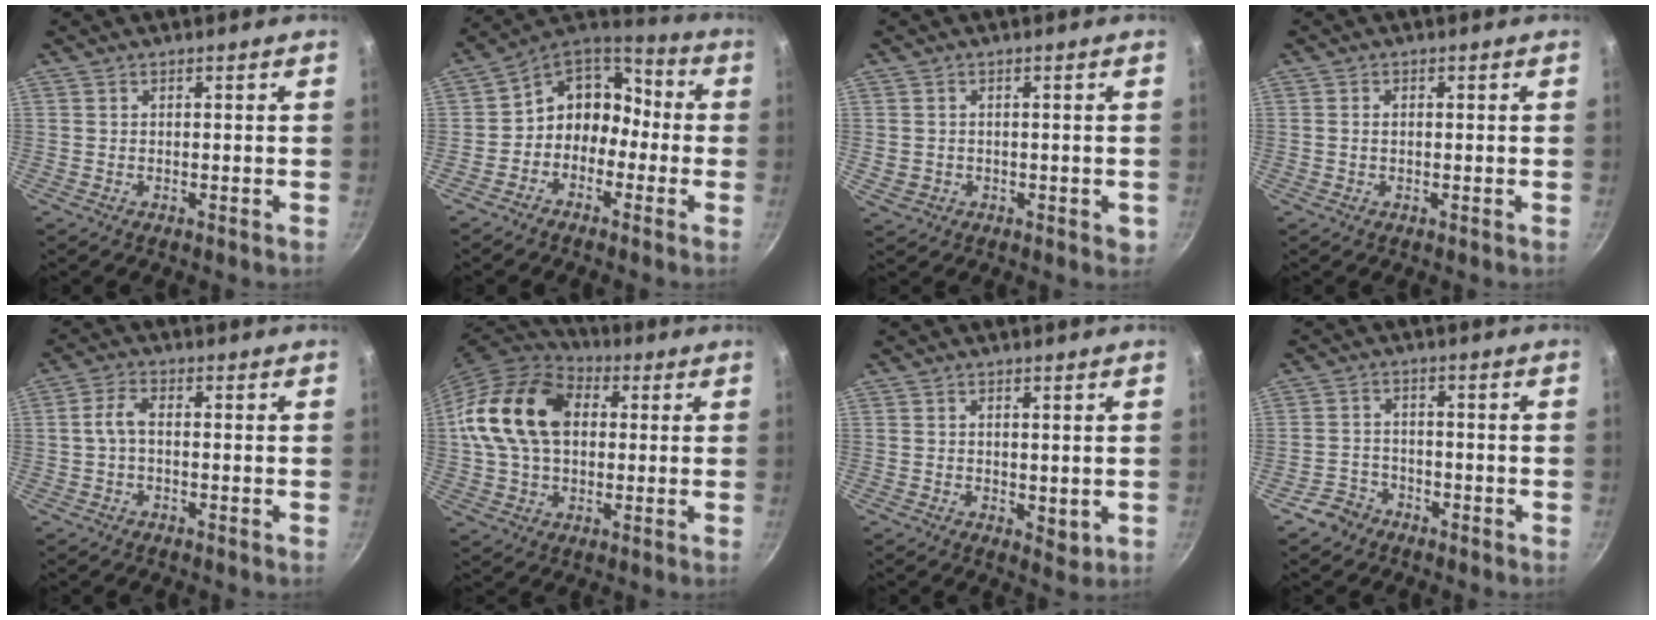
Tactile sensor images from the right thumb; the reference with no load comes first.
{"total": 11.1, "force": [-2.7, 9.3, 5.4], "torque": [-0.040, 0.064, -0.067]}
{"total": 3.9, "force": [-0.2, 3.3, 2.1], "torque": [-0.027, -0.005, 0.001]}
{"total": 1.2, "force": [0.0, 0.8, 0.8], "torque": [-0.015, 0.003, -0.001]}
{"total": 3.7, "force": [-0.4, 2.1, 3.1], "torque": [-0.064, 0.019, -0.013]}
{"total": 18.7, "force": [3.0, 13.2, 12.8], "torque": [-0.221, 0.021, 0.040]}
{"total": 3.0, "force": [0.5, 2.0, 2.2], "torque": [-0.028, -0.007, 0.009]}
{"total": 4.5, "force": [-3.1, 3.2, 0.8], "torque": [-0.004, 0.037, -0.054]}